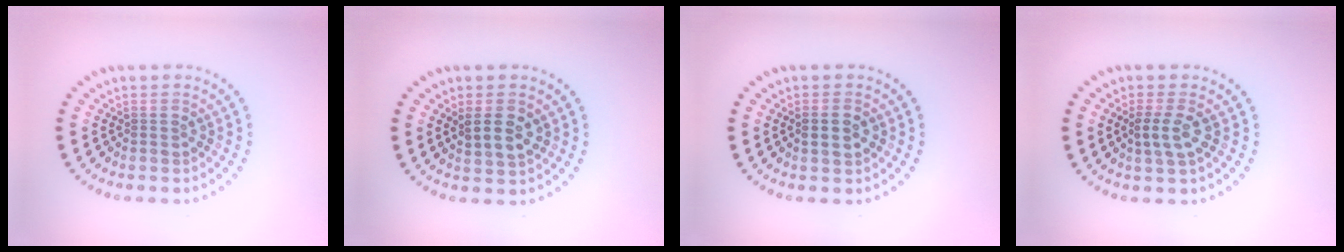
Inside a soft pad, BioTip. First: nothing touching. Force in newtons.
{"total": 2.6, "press": 2.4, "slide": 1.0}
{"total": 1.9, "press": 1.9, "slide": 0.2}
{"total": 2.3, "press": 2.2, "slide": 0.8}